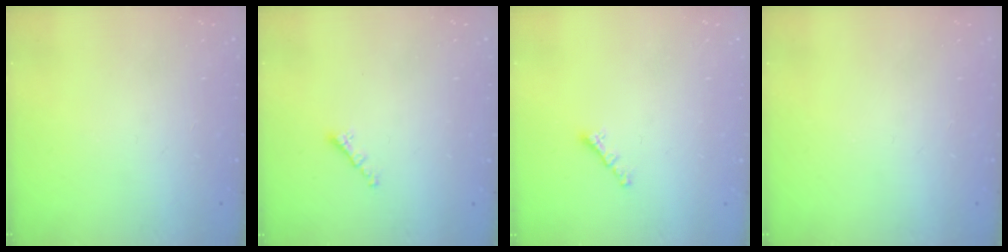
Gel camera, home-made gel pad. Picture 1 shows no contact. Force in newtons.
{"total": 1.2, "press": 1.1, "slide": 0.5}
{"total": 0.6, "press": 0.5, "slide": 0.4}
{"total": 0.0}